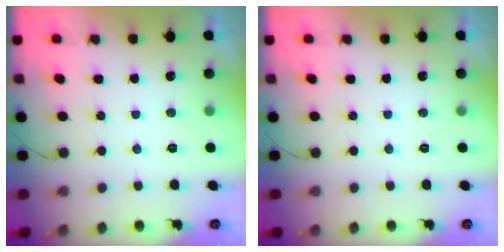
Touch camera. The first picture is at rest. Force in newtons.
{"total": 0.0}